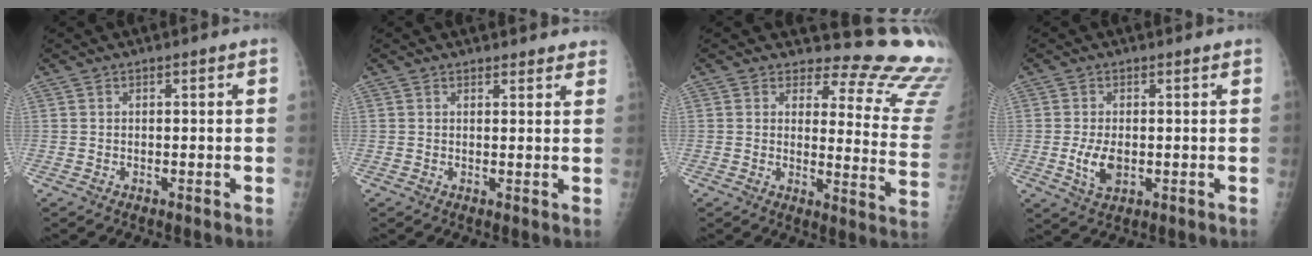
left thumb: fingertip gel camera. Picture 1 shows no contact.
{"total": 3.7, "force": [3.4, 1.2, 0.5], "torque": [0.018, -0.015, 0.027]}
{"total": 17.4, "force": [16.8, 3.6, 2.6], "torque": [0.019, -0.190, 0.158]}
{"total": 4.9, "force": [-0.3, 2.7, 4.1], "torque": [-0.077, -0.007, 0.000]}